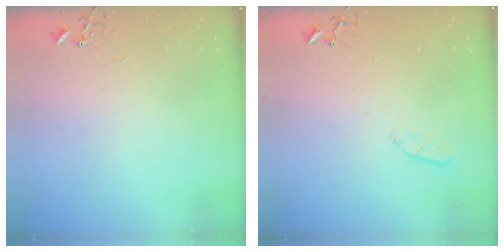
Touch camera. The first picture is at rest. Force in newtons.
{"total": 3.6, "press": 3.5, "slide": 0.6}